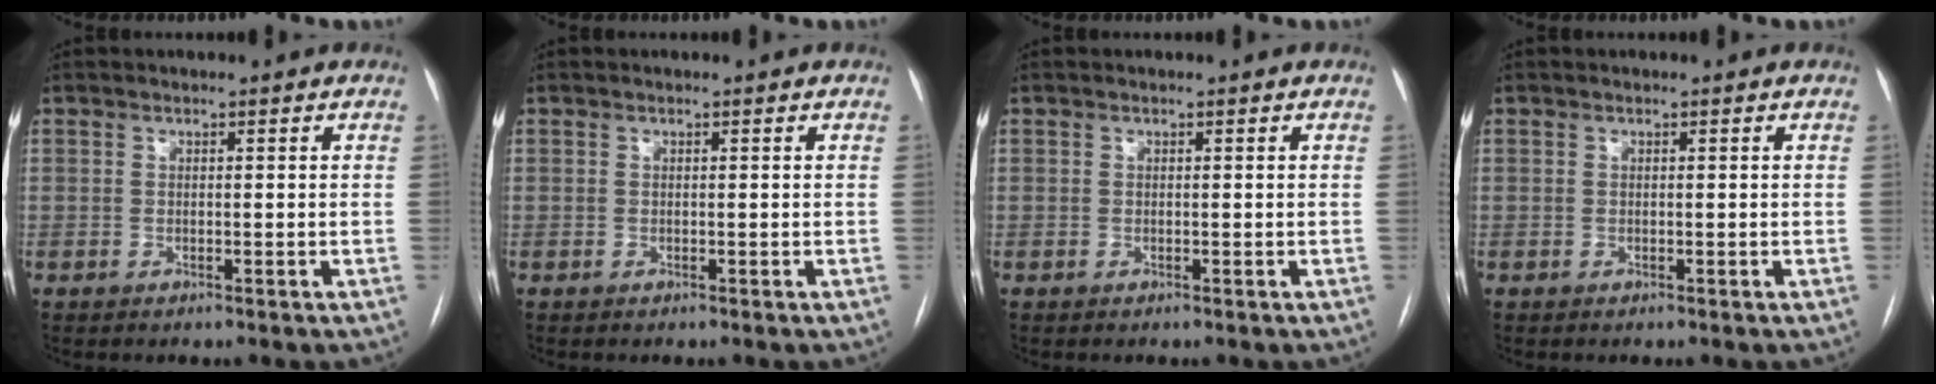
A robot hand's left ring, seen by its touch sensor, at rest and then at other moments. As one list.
[{"total": 0.0}, {"total": 0.0}, {"total": 0.0}]